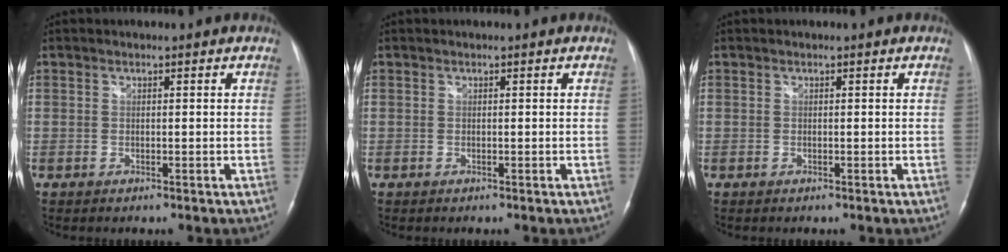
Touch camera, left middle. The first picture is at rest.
{"total": 0.0}
{"total": 0.0}